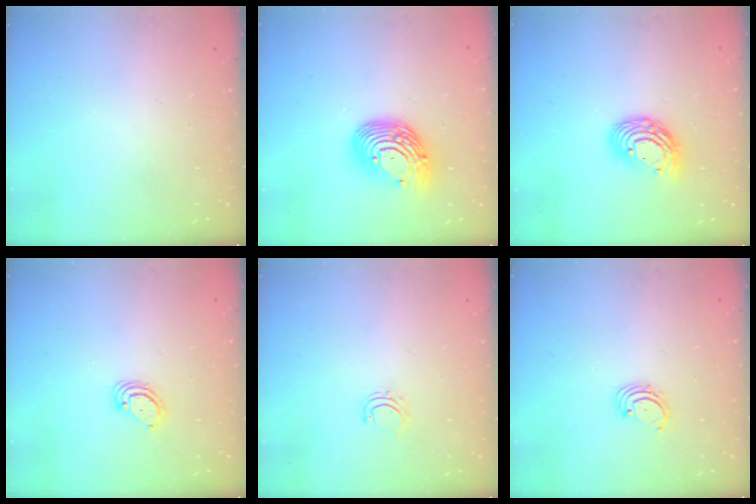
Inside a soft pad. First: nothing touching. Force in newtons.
{"total": 15.0, "press": 14.9, "slide": 1.5}
{"total": 11.6, "press": 11.5, "slide": 1.2}
{"total": 3.8, "press": 3.8, "slide": 0.3}
{"total": 4.8, "press": 4.7, "slide": 0.7}
{"total": 1.6, "press": 1.6, "slide": 0.2}